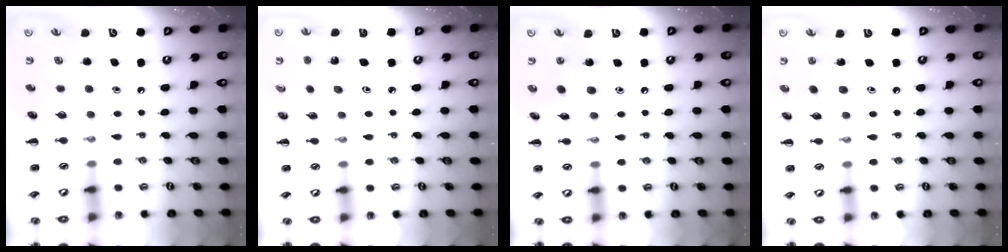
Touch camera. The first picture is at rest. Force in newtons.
{"total": 2.7, "press": 2.6, "slide": 0.9}
{"total": 4.6, "press": 4.5, "slide": 0.9}
{"total": 1.9, "press": 1.8, "slide": 0.7}